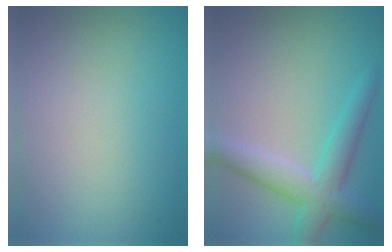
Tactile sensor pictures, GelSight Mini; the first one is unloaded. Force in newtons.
{"total": 4.7, "press": 4.7, "slide": 0.1}